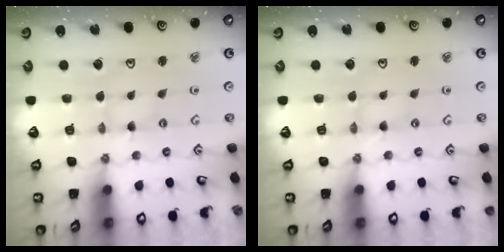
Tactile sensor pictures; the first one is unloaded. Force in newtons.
{"total": 0.0}